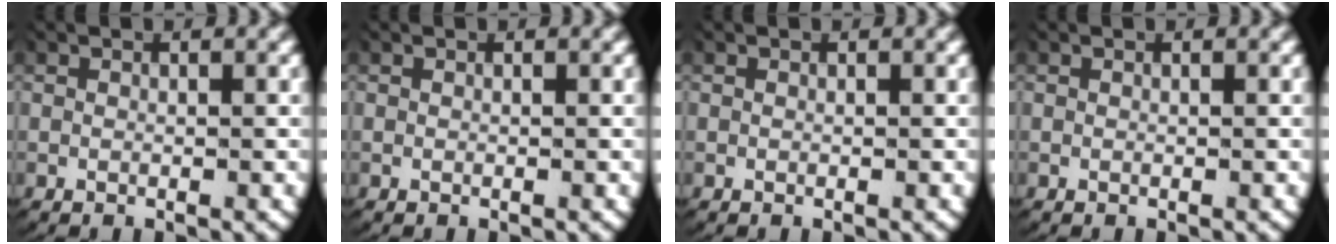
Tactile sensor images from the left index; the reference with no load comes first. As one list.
[{"total": 0.0}, {"total": 0.0}, {"total": 0.0}]